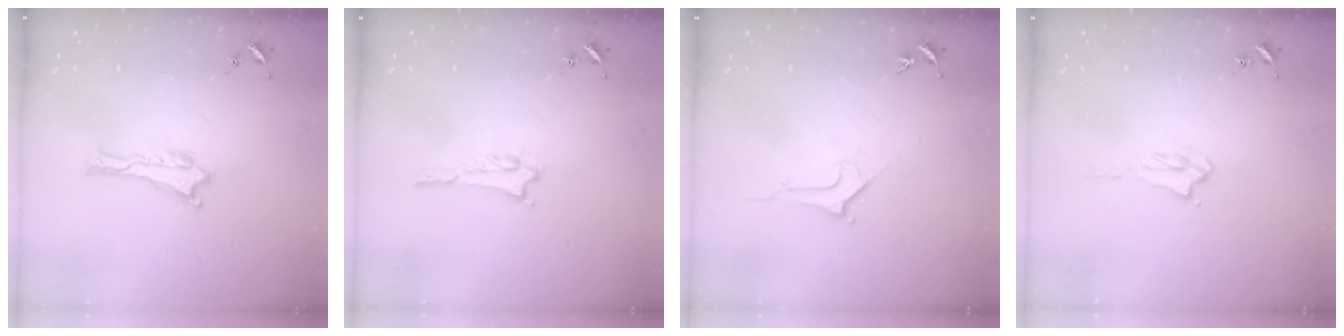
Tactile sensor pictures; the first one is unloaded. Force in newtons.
{"total": 1.0, "press": 1.0, "slide": 0.2}
{"total": 2.8, "press": 2.8, "slide": 0.4}
{"total": 2.1, "press": 2.0, "slide": 0.3}